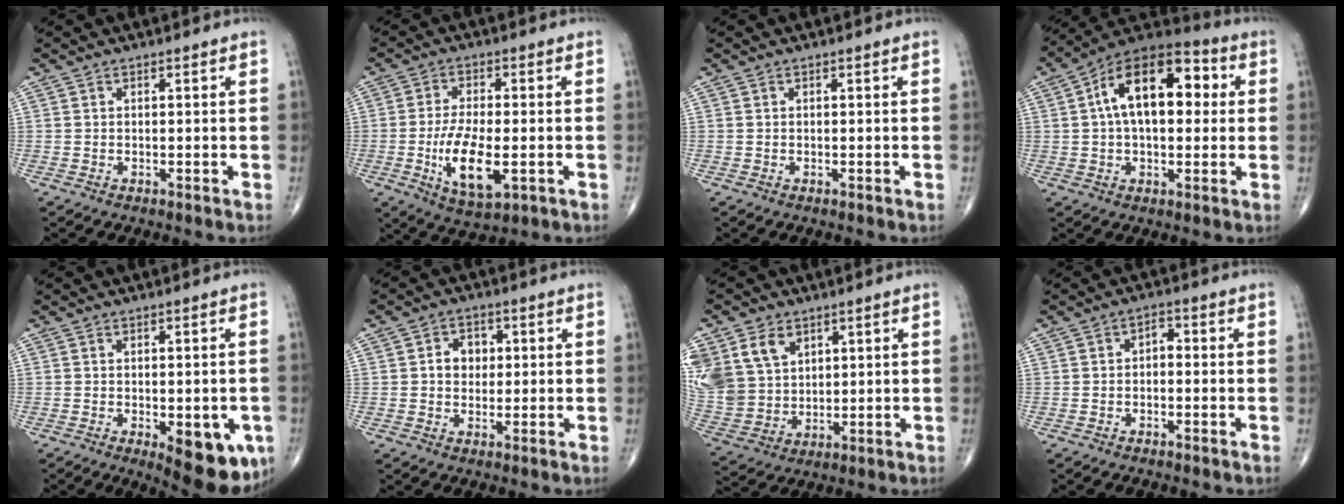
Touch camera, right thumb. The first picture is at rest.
{"total": 11.1, "force": [-2.6, 4.6, 9.8], "torque": [-0.179, -0.008, -0.040]}
{"total": 0.0}
{"total": 17.6, "force": [3.2, 9.7, 14.4], "torque": [-0.208, 0.034, 0.041]}
{"total": 12.0, "force": [-4.2, 5.1, 10.0], "torque": [-0.108, -0.008, -0.043]}
{"total": 5.7, "force": [0.9, 4.6, 3.2], "torque": [-0.025, 0.004, 0.011]}
{"total": 17.3, "force": [6.8, 13.1, 8.9], "torque": [-0.205, 0.004, 0.154]}
{"total": 2.3, "force": [-0.4, 1.5, 1.8], "torque": [-0.016, 0.013, -0.013]}